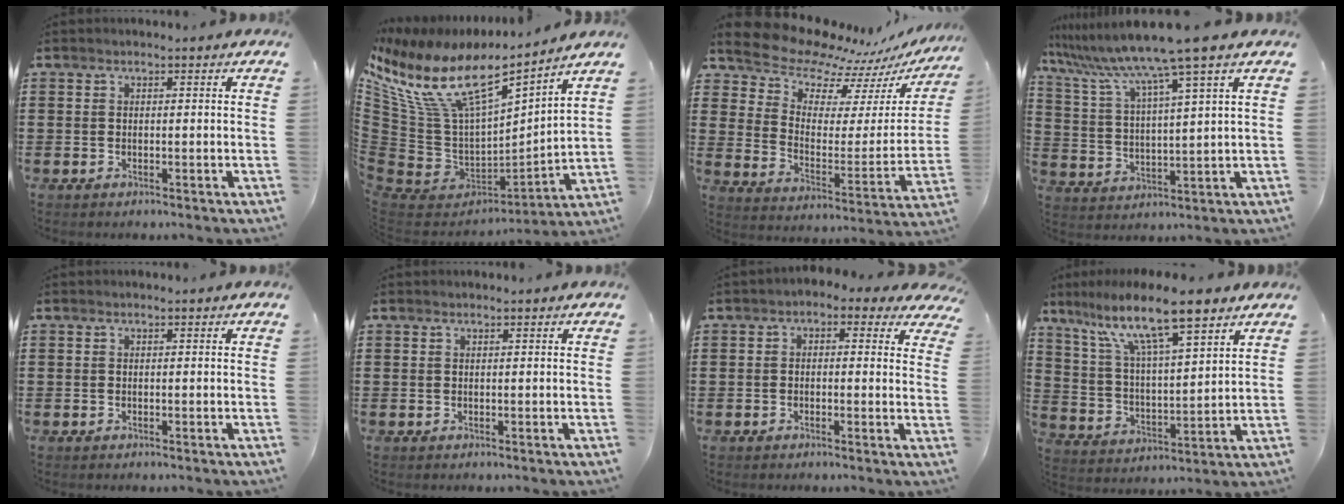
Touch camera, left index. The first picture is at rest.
{"total": 12.1, "force": [7.5, 4.6, 8.4], "torque": [-0.205, -0.057, 0.123]}
{"total": 10.9, "force": [10.0, 3.7, 2.4], "torque": [-0.079, -0.086, 0.172]}
{"total": 9.6, "force": [7.8, -1.0, 5.6], "torque": [-0.140, -0.049, 0.122]}
{"total": 0.0}
{"total": 0.0}
{"total": 1.5, "force": [-0.2, 1.1, 1.0], "torque": [-0.024, 0.011, -0.009]}
{"total": 11.3, "force": [8.3, 2.0, 7.4], "torque": [-0.168, -0.032, 0.140]}